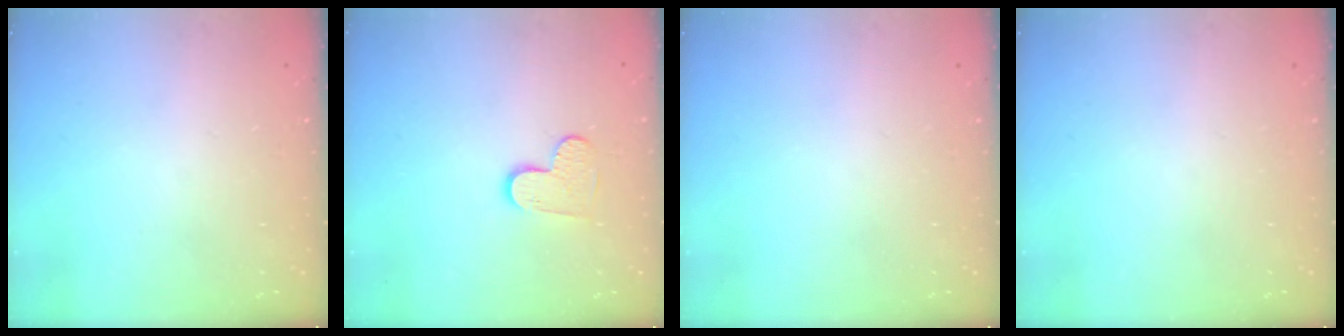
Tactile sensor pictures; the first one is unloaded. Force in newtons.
{"total": 6.3, "press": 6.3, "slide": 0.1}
{"total": 0.0}
{"total": 0.0}